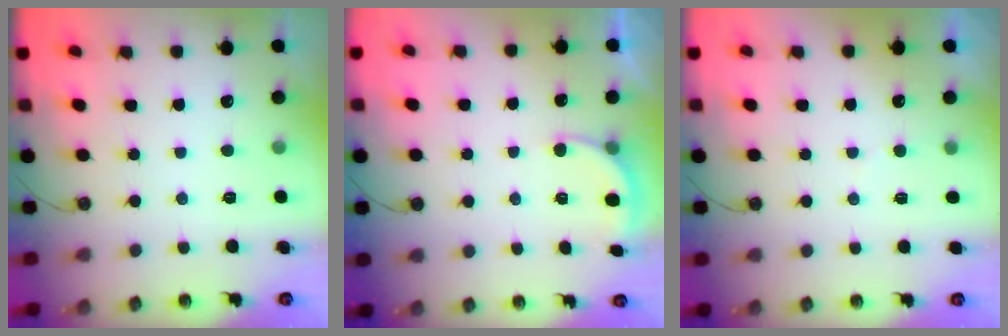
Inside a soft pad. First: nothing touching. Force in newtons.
{"total": 3.0, "press": 2.9, "slide": 0.7}
{"total": 2.8, "press": 2.7, "slide": 0.3}